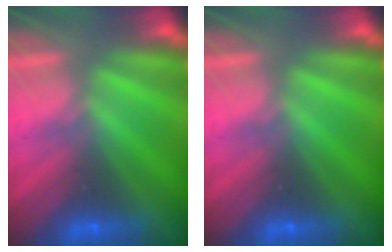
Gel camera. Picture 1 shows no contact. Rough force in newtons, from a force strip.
{"total": 0.0}